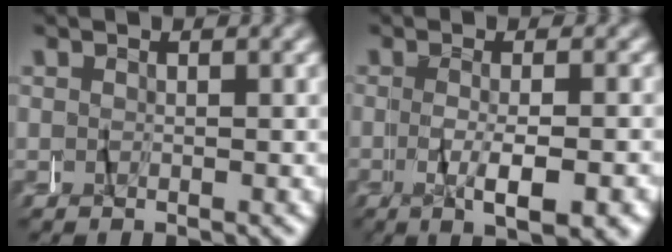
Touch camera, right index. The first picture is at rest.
{"total": 4.7, "force": [-1.8, 0.7, 4.3], "torque": [-0.068, -0.005, -0.023]}